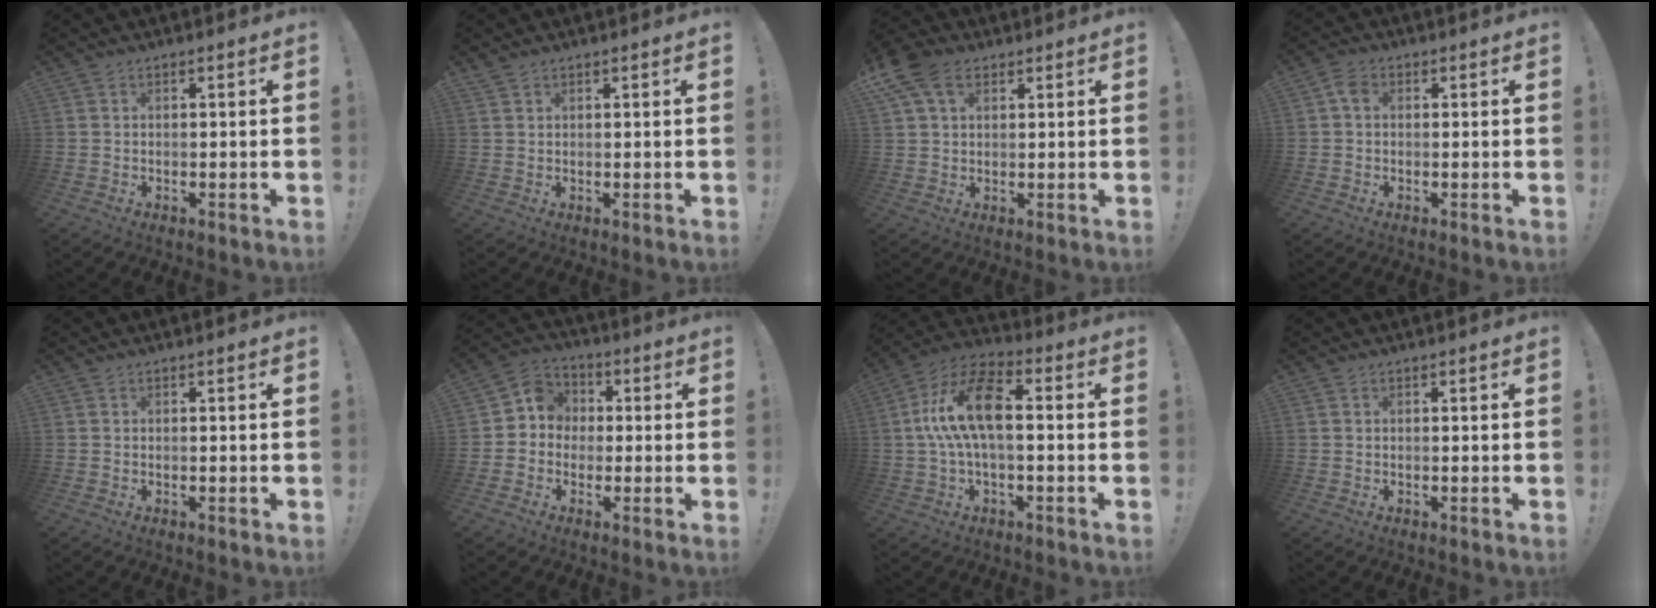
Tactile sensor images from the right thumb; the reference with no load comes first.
{"total": 1.1, "force": [1.0, 0.6, 0.2], "torque": [0.004, -0.004, 0.017]}
{"total": 9.8, "force": [4.6, 6.3, 5.9], "torque": [-0.116, -0.008, 0.089]}
{"total": 3.3, "force": [0.5, 2.5, 2.2], "torque": [-0.034, 0.006, 0.010]}
{"total": 0.0}
{"total": 7.5, "force": [-1.0, 7.1, 2.2], "torque": [-0.029, 0.019, -0.012]}
{"total": 15.4, "force": [1.2, 7.2, 13.5], "torque": [-0.258, 0.010, 0.019]}
{"total": 0.0}